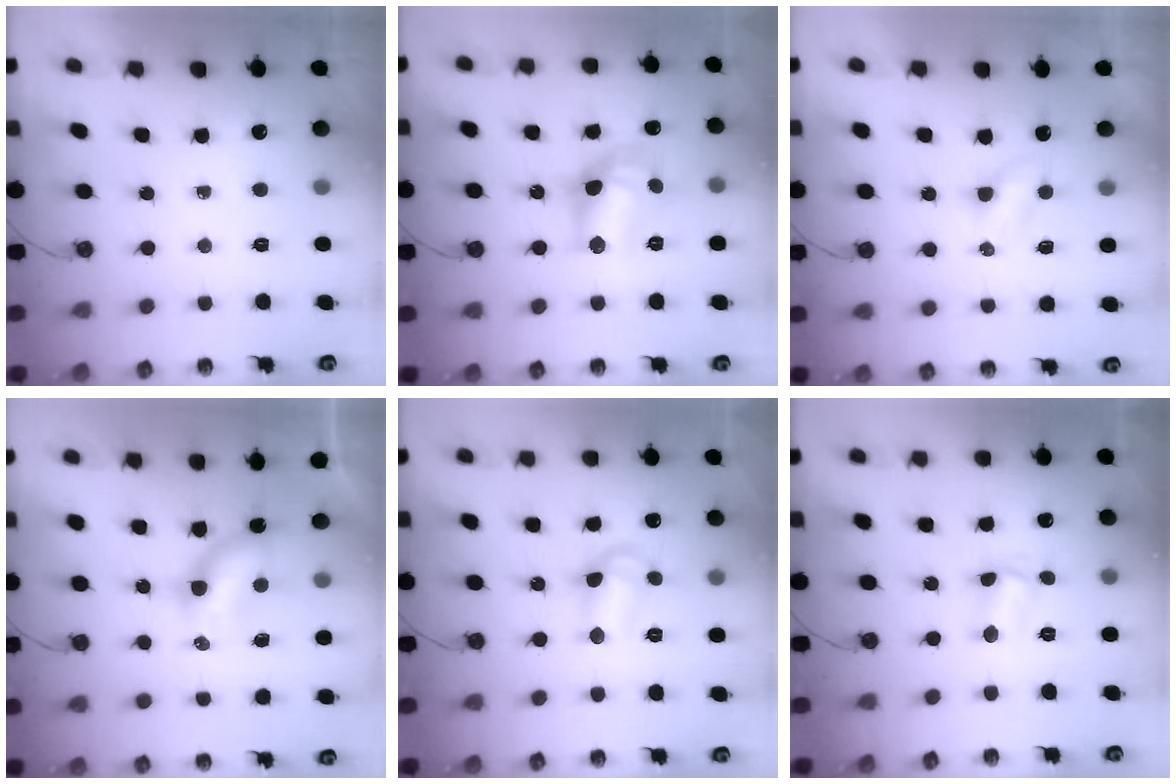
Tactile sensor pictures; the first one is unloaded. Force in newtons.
{"total": 13.7, "press": 13.7, "slide": 0.8}
{"total": 3.2, "press": 3.2, "slide": 0.4}
{"total": 6.1, "press": 6.1, "slide": 0.3}
{"total": 10.6, "press": 10.0, "slide": 3.6}
{"total": 5.1, "press": 3.8, "slide": 3.4}